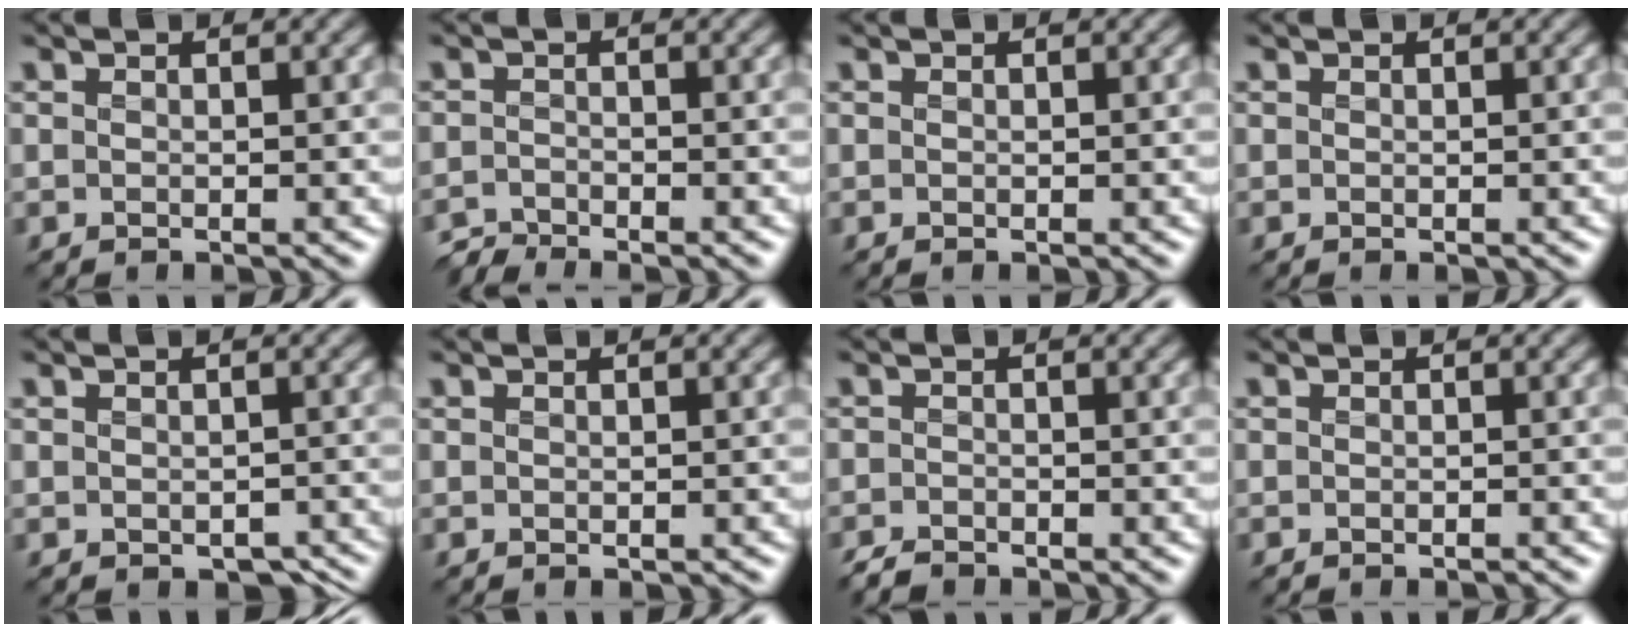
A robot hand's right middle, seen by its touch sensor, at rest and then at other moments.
{"total": 2.1, "force": [-2.1, -0.1, -0.2], "torque": [0.005, -0.005, -0.045]}
{"total": 0.0}
{"total": 0.0}
{"total": 2.6, "force": [-1.5, 1.5, 1.5], "torque": [-0.014, -0.016, -0.011]}
{"total": 0.0}
{"total": 1.8, "force": [-1.7, 0.3, 0.2], "torque": [-0.004, -0.007, -0.035]}
{"total": 0.7, "force": [-0.7, 0.0, 0.0], "torque": [0.000, -0.006, -0.014]}